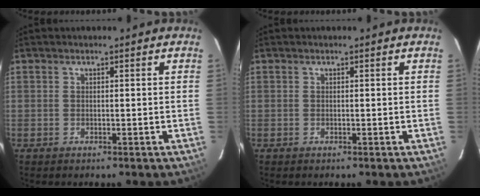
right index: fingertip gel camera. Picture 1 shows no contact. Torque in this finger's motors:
{"motor_torque": [0.00, 0.00, 0.03, 0.00]}